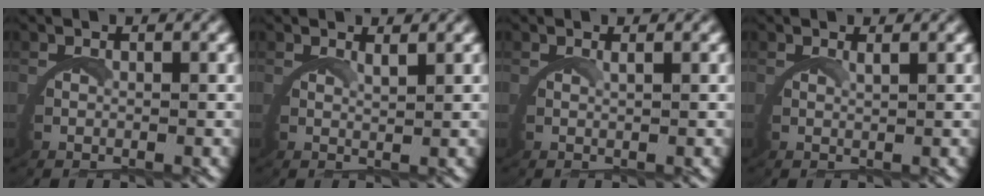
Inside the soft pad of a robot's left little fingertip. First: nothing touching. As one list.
[{"total": 1.6, "force": [1.4, -0.8, 0.4], "torque": [-0.013, -0.004, 0.024]}, {"total": 0.8, "force": [0.5, -0.4, 0.6], "torque": [-0.013, 0.001, 0.008]}, {"total": 1.1, "force": [0.8, -0.5, 0.5], "torque": [-0.014, -0.002, 0.014]}]